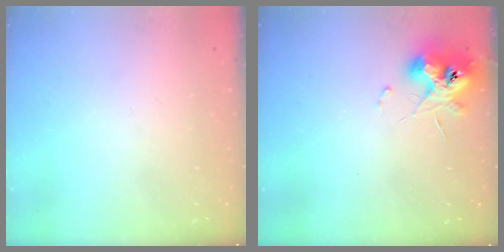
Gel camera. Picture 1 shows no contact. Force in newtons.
{"total": 11.0, "press": 11.0, "slide": 0.7}